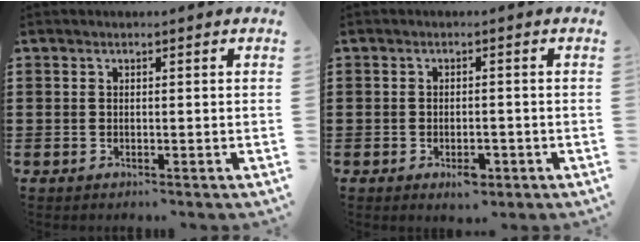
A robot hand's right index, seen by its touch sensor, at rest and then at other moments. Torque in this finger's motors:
{"motor_torque": [-0.12, 0.15, 0.03, 0.02]}